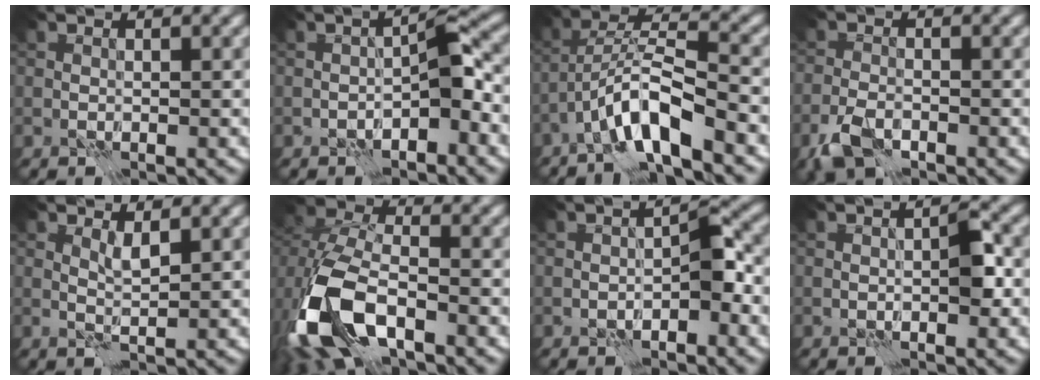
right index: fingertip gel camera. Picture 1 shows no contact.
{"total": 3.4, "force": [-1.1, 0.8, 3.1], "torque": [-0.044, 0.015, -0.023]}
{"total": 6.2, "force": [-3.9, 0.8, 4.7], "torque": [-0.081, 0.013, -0.081]}
{"total": 3.3, "force": [-2.4, 1.3, 1.9], "torque": [-0.042, -0.004, -0.058]}
{"total": 1.6, "force": [1.3, -0.6, 0.6], "torque": [-0.013, -0.001, 0.024]}
{"total": 10.1, "force": [-4.9, 5.3, 7.0], "torque": [-0.158, -0.014, -0.096]}
{"total": 2.6, "force": [-0.8, 0.7, 2.4], "torque": [-0.030, 0.013, -0.015]}
{"total": 2.0, "force": [0.2, 0.3, 2.0], "torque": [-0.028, 0.006, 0.004]}